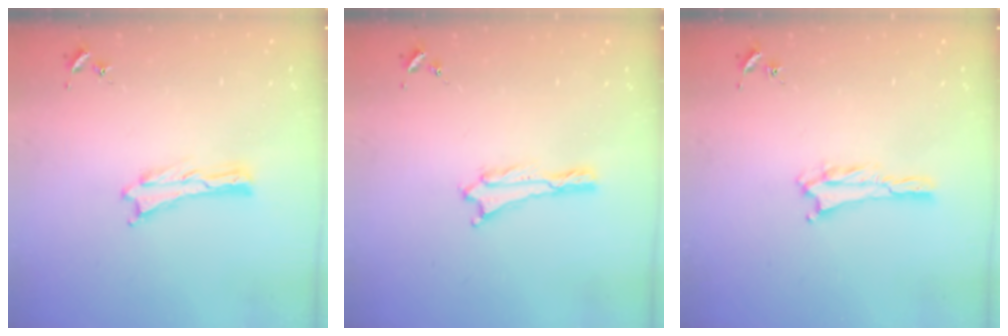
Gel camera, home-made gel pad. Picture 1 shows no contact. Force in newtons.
{"total": 0.0}
{"total": 1.4, "press": 1.4, "slide": 0.2}